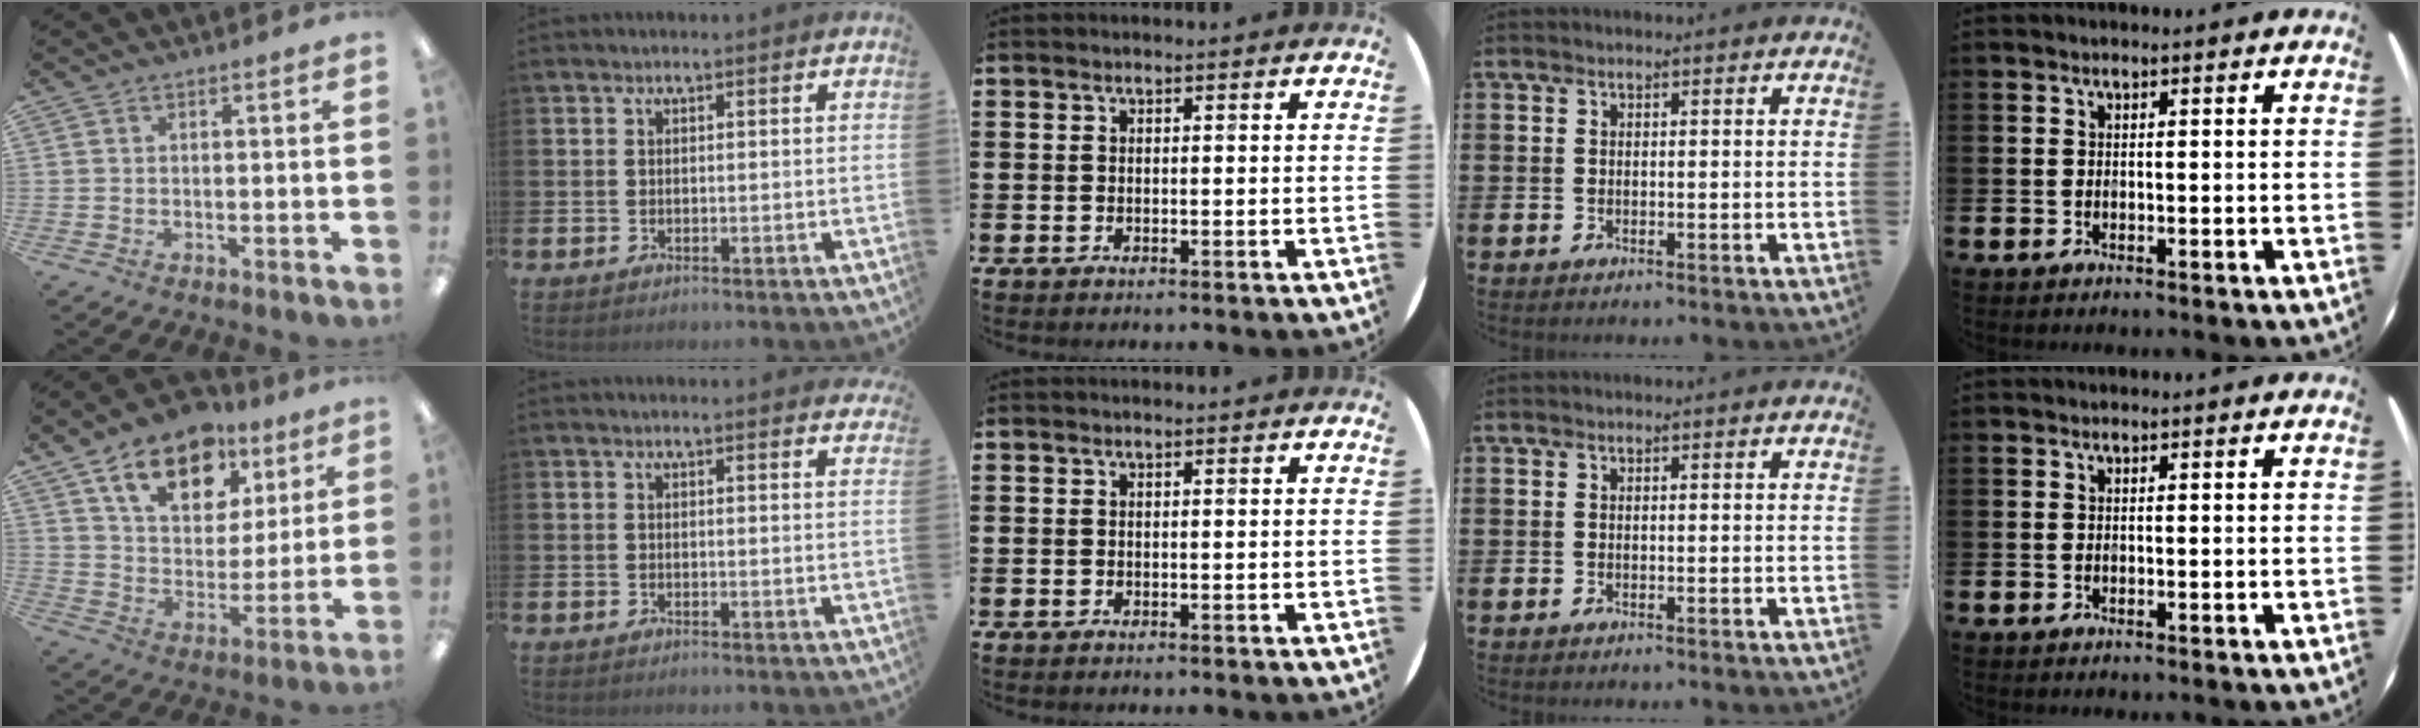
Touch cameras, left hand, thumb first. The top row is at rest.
{"thumb": {"total": 16.4, "force": [10.2, 9.9, 8.2], "torque": [-0.131, -0.044, 0.182]}, "index": {"total": 1.3, "force": [1.3, 0.0, 0.0], "torque": [0.010, -0.008, 0.022]}}